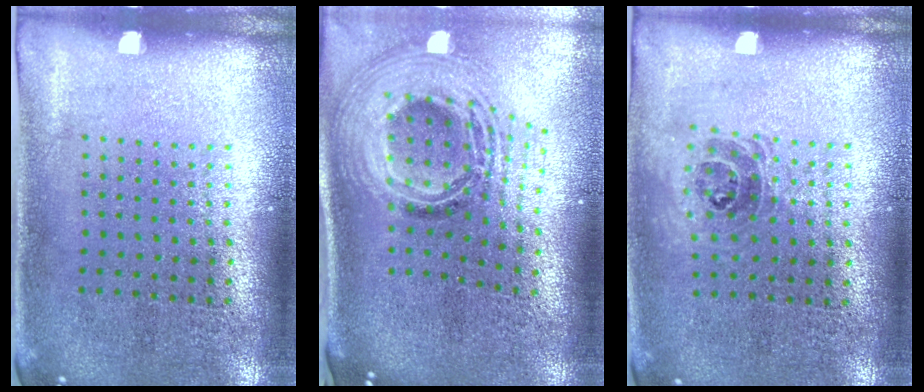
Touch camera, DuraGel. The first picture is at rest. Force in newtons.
{"total": 2.5, "press": 1.8, "slide": 1.8}
{"total": 1.0, "press": 0.9, "slide": 0.5}